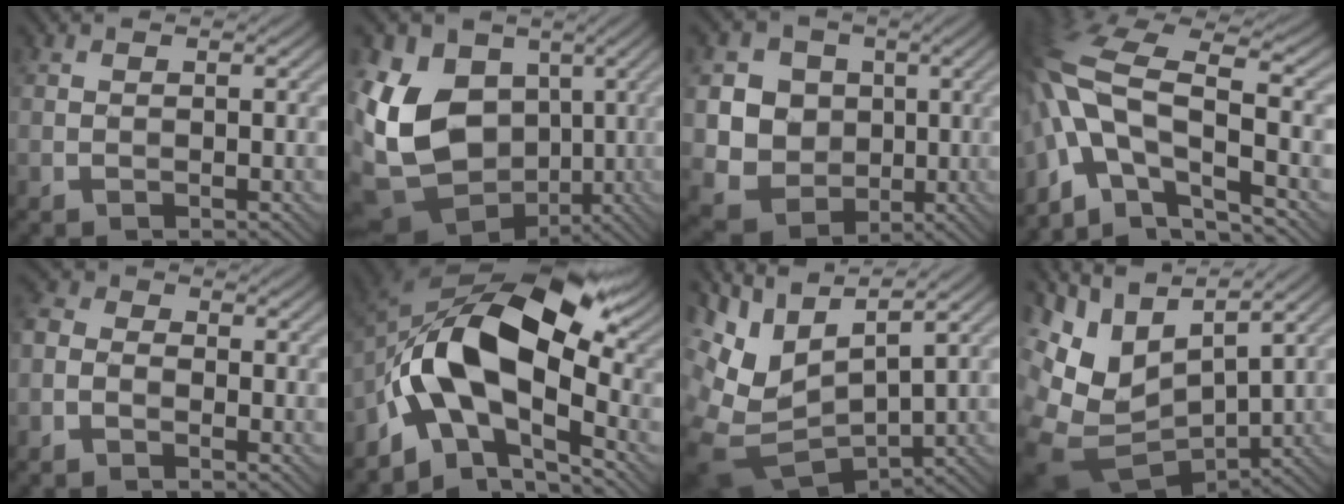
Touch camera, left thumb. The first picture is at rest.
{"total": 16.3, "force": [-0.9, 12.8, 10.0], "torque": [-0.249, -0.017, -0.001]}
{"total": 8.5, "force": [0.5, 7.7, 3.5], "torque": [-0.098, -0.012, -0.004]}
{"total": 14.2, "force": [-5.5, 6.3, 11.5], "torque": [-0.261, -0.008, -0.106]}
{"total": 3.3, "force": [-2.0, 2.1, 1.5], "torque": [-0.040, 0.003, -0.057]}
{"total": 14.3, "force": [-3.5, 8.1, 11.3], "torque": [-0.188, 0.002, -0.072]}
{"total": 11.4, "force": [3.0, 5.9, 9.3], "torque": [-0.229, -0.005, 0.073]}
{"total": 12.9, "force": [2.7, 7.6, 10.1], "torque": [-0.243, -0.011, 0.075]}